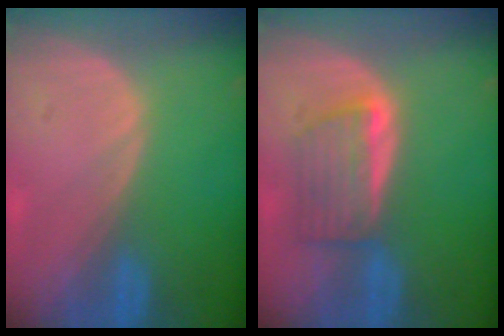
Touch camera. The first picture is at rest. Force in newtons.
{"total": 5.6, "press": 5.5, "slide": 1.4}